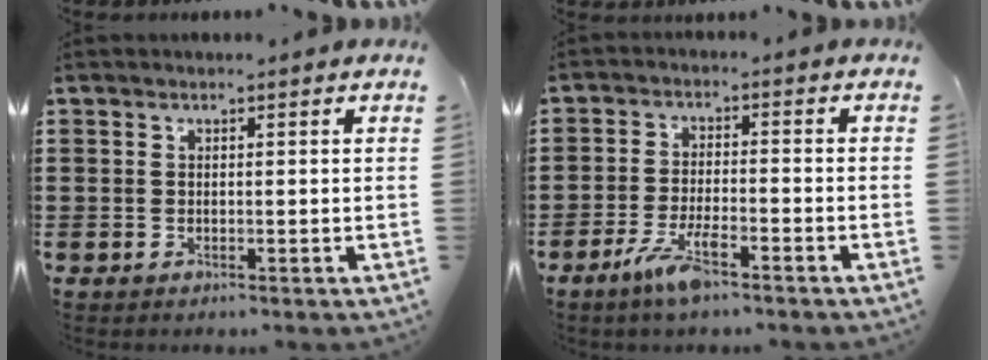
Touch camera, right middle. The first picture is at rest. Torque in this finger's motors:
{"motor_torque": [0.25, 0.42, 0.51, 0.20]}